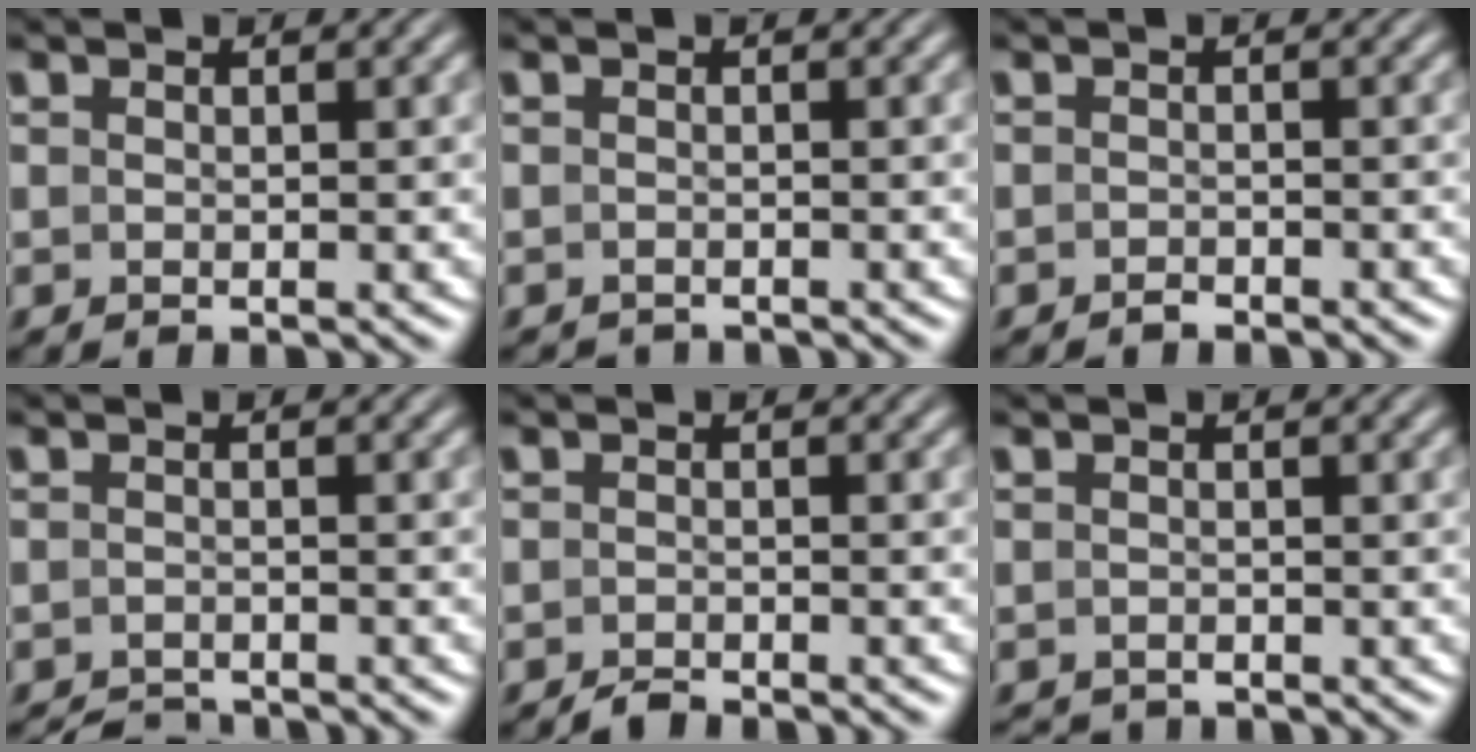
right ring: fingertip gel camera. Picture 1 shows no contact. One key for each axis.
{"total": 1.7, "fx": -1.6, "fy": -0.2, "fz": -0.2, "tx": -0.001, "ty": -0.011, "tz": -0.022}
{"total": 1.1, "fx": -1.1, "fy": -0.2, "fz": -0.1, "tx": 0.000, "ty": -0.003, "tz": -0.016}
{"total": 2.9, "fx": -2.9, "fy": 0.0, "fz": 0.0, "tx": 0.000, "ty": -0.016, "tz": -0.045}
{"total": 1.6, "fx": -1.6, "fy": -0.2, "fz": 0.0, "tx": -0.001, "ty": -0.003, "tz": -0.028}
{"total": 1.9, "fx": -1.9, "fy": 0.1, "fz": -0.2, "tx": -0.002, "ty": -0.016, "tz": -0.025}